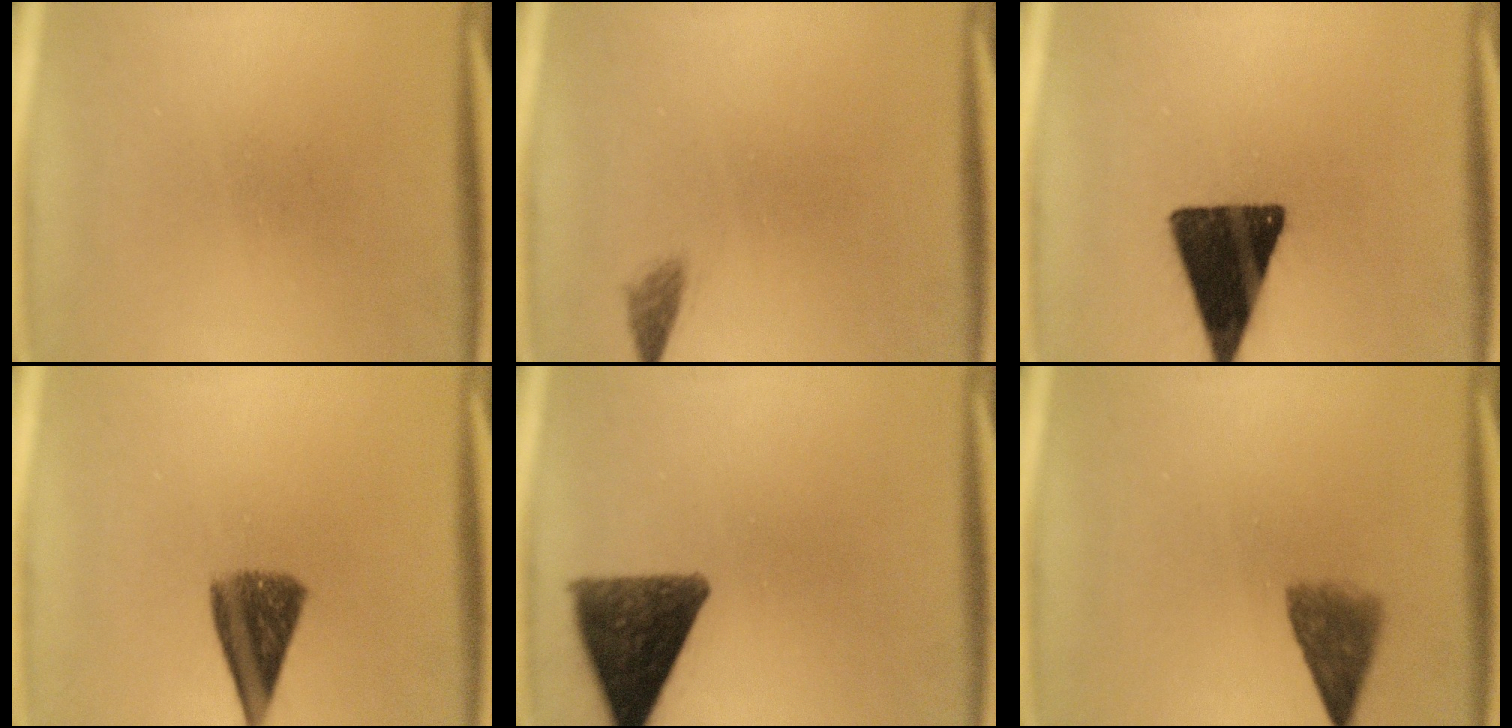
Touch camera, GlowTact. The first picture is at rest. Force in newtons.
{"total": 1.3}
{"total": 16.5}
{"total": 8.3}
{"total": 11.5}
{"total": 4.7}